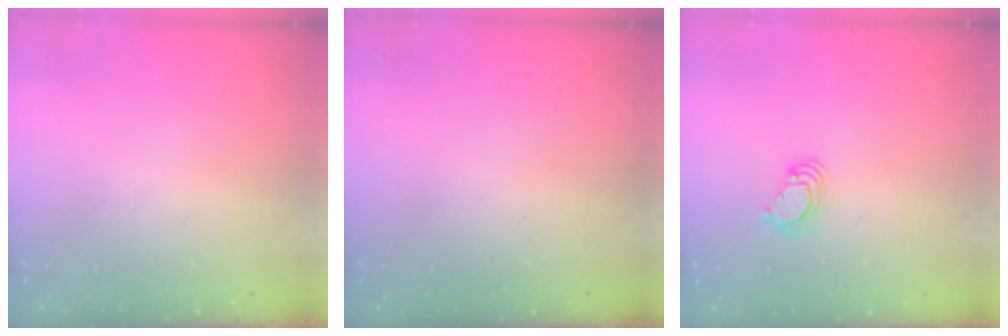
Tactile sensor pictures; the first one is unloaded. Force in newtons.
{"total": 0.0}
{"total": 4.1, "press": 4.1, "slide": 0.2}